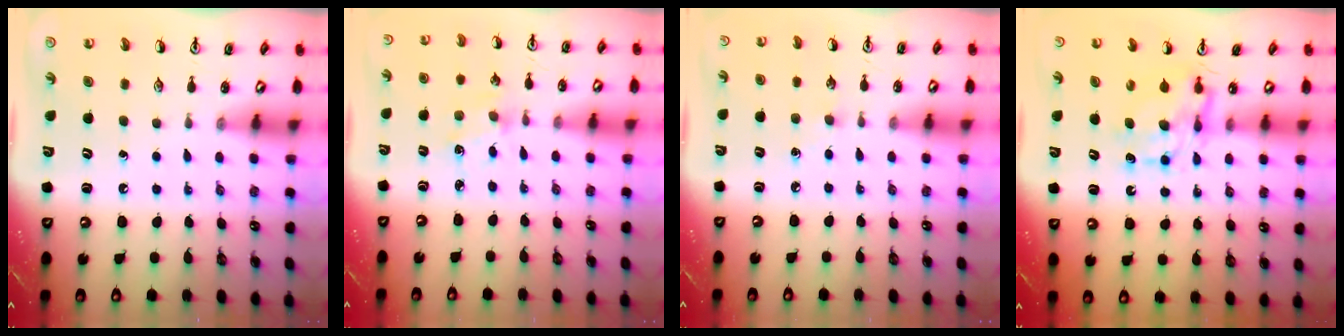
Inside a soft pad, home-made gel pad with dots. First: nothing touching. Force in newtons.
{"total": 2.6, "press": 2.6, "slide": 0.4}
{"total": 4.5, "press": 4.4, "slide": 0.7}
{"total": 7.3, "press": 7.3, "slide": 0.3}